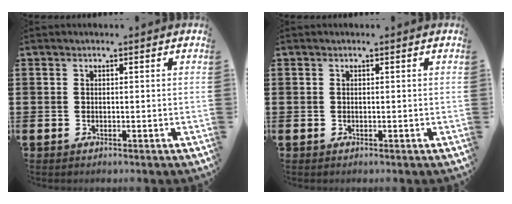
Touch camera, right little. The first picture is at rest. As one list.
[{"total": 0.0}]